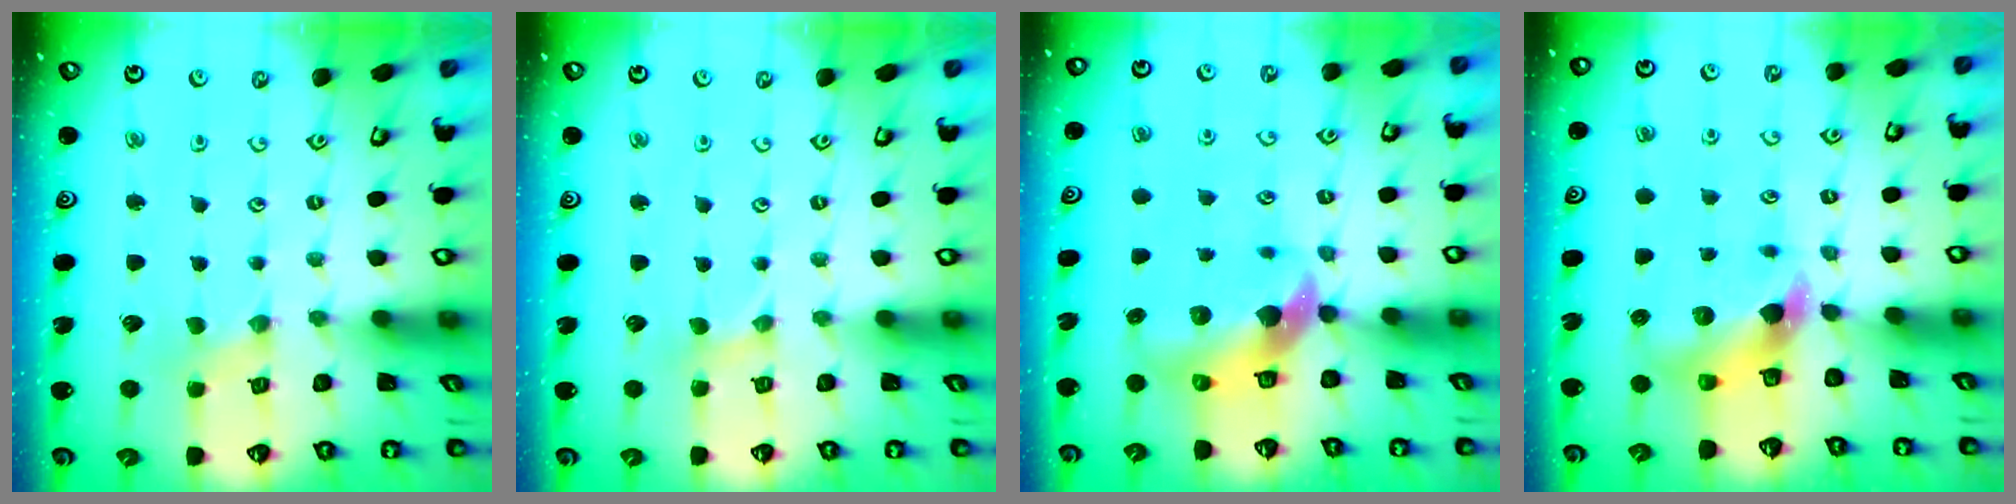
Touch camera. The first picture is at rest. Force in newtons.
{"total": 0.6, "press": 0.6, "slide": 0.2}
{"total": 10.6, "press": 10.5, "slide": 1.9}
{"total": 8.2, "press": 8.1, "slide": 0.8}